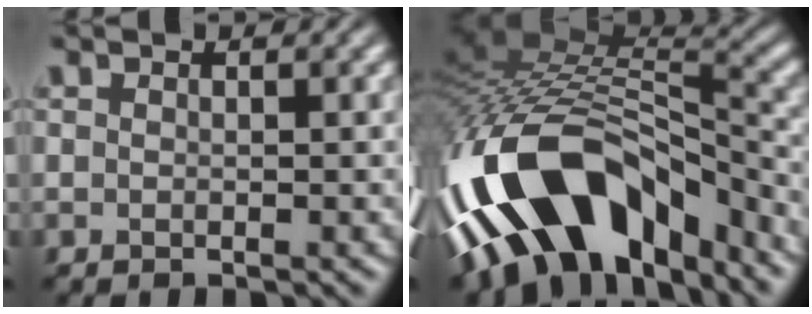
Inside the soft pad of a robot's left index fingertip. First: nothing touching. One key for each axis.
{"total": 15.0, "fx": -7.8, "fy": 7.5, "fz": 10.3, "tx": -0.189, "ty": 0.024, "tz": -0.134}